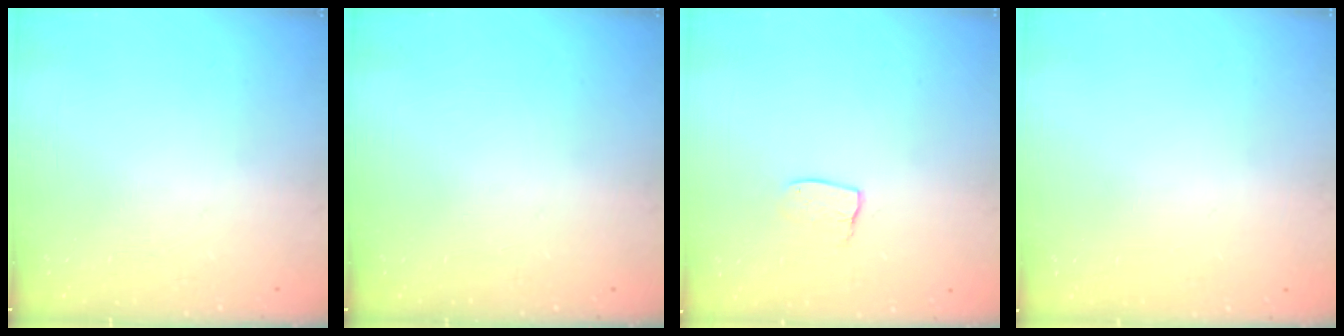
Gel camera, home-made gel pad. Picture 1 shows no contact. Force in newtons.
{"total": 0.0}
{"total": 6.6, "press": 6.6, "slide": 0.4}
{"total": 0.0}